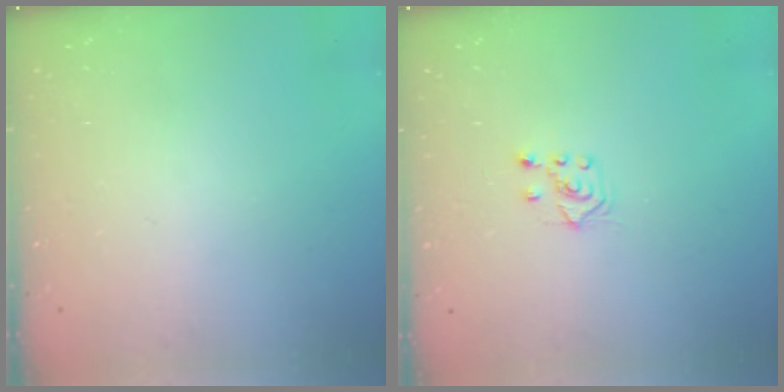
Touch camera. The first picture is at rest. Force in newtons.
{"total": 3.8, "press": 3.8, "slide": 0.5}